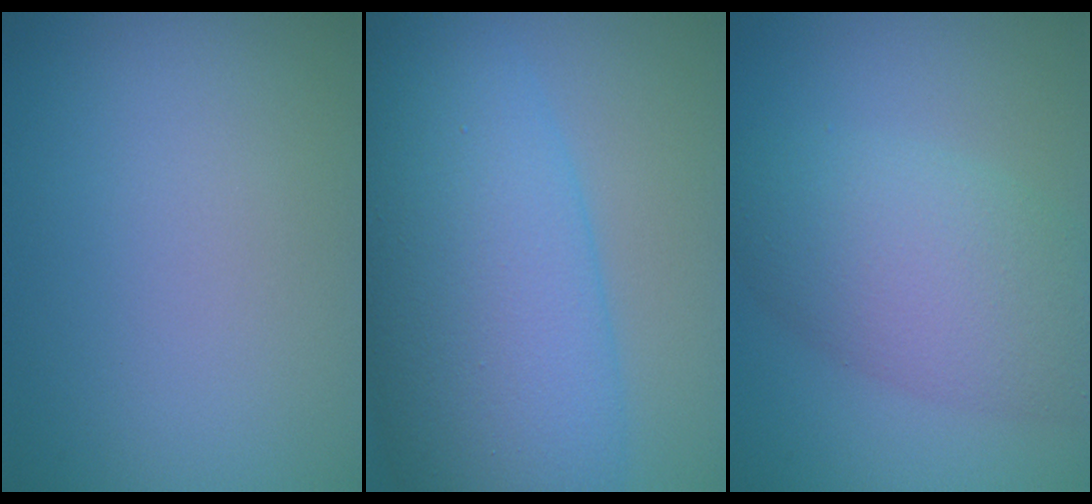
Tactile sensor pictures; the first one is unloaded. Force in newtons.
{"total": 12.3, "press": 12.3, "slide": 0.1}
{"total": 6.8, "press": 6.8, "slide": 0.3}